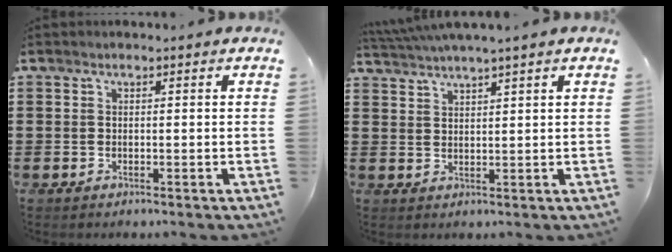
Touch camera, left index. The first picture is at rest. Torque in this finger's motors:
{"motor_torque": [1.22, -0.92, 0.34, 0.18]}